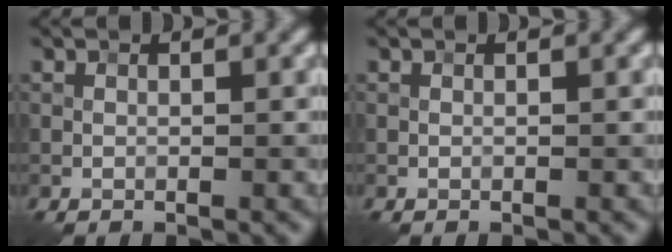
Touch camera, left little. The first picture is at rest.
{"total": 0.0}